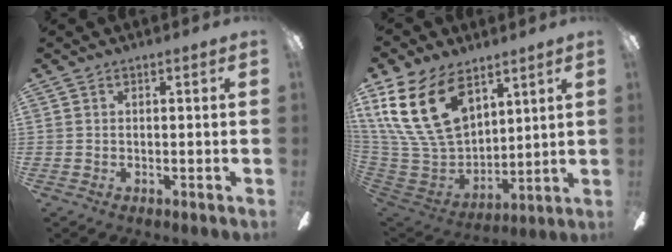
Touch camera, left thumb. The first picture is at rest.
{"total": 22.5, "force": [11.4, 13.9, 13.5], "torque": [-0.301, -0.050, 0.208]}